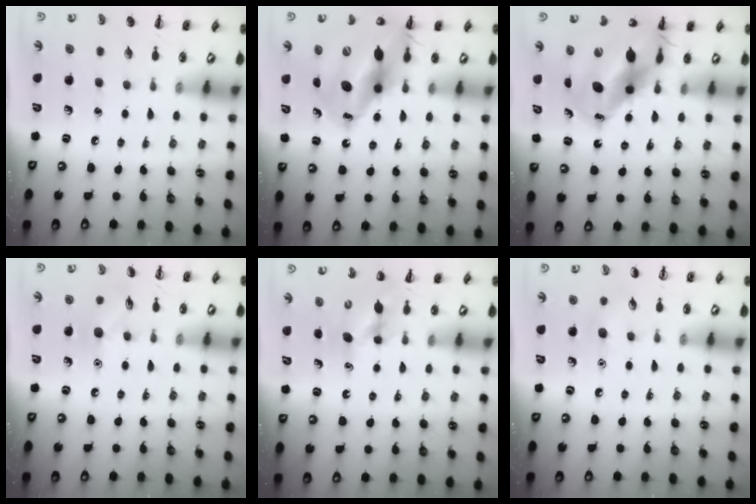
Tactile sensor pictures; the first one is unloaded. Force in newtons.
{"total": 16.7, "press": 16.0, "slide": 5.0}
{"total": 14.5, "press": 13.9, "slide": 4.0}
{"total": 7.9, "press": 7.8, "slide": 1.3}
{"total": 4.7, "press": 4.6, "slide": 1.0}
{"total": 5.2, "press": 5.0, "slide": 1.5}